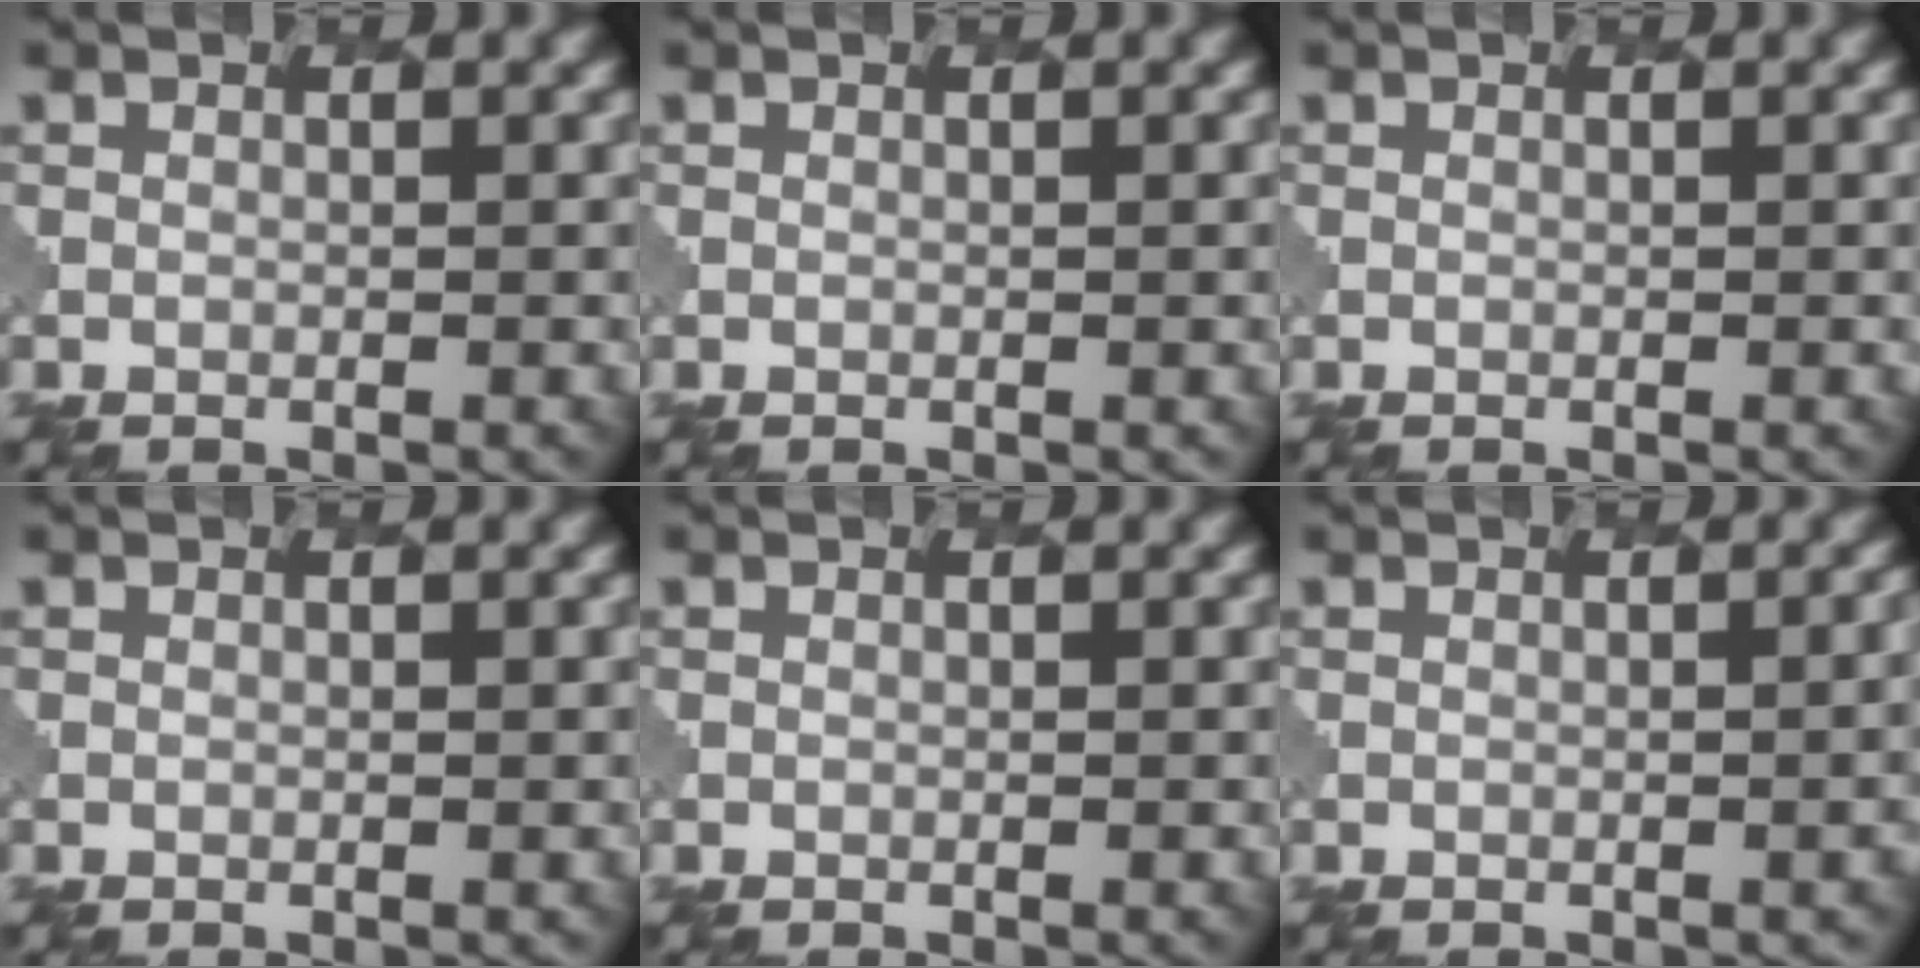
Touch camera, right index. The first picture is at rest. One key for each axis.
{"total": 0.0}
{"total": 0.0}
{"total": 0.0}
{"total": 0.0}
{"total": 2.9, "fx": -0.2, "fy": 1.4, "fz": 2.5, "tx": -0.004, "ty": 0.012, "tz": 0.000}